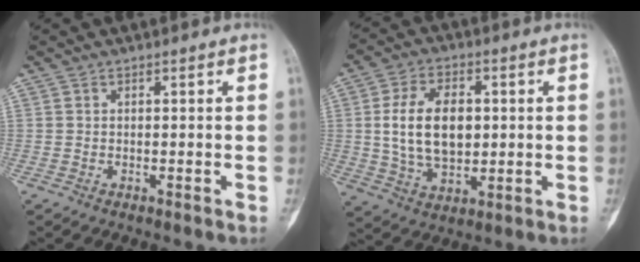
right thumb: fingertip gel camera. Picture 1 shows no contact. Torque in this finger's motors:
{"motor_torque": [1.29, 1.28, 0.55, -0.28, 0.42]}